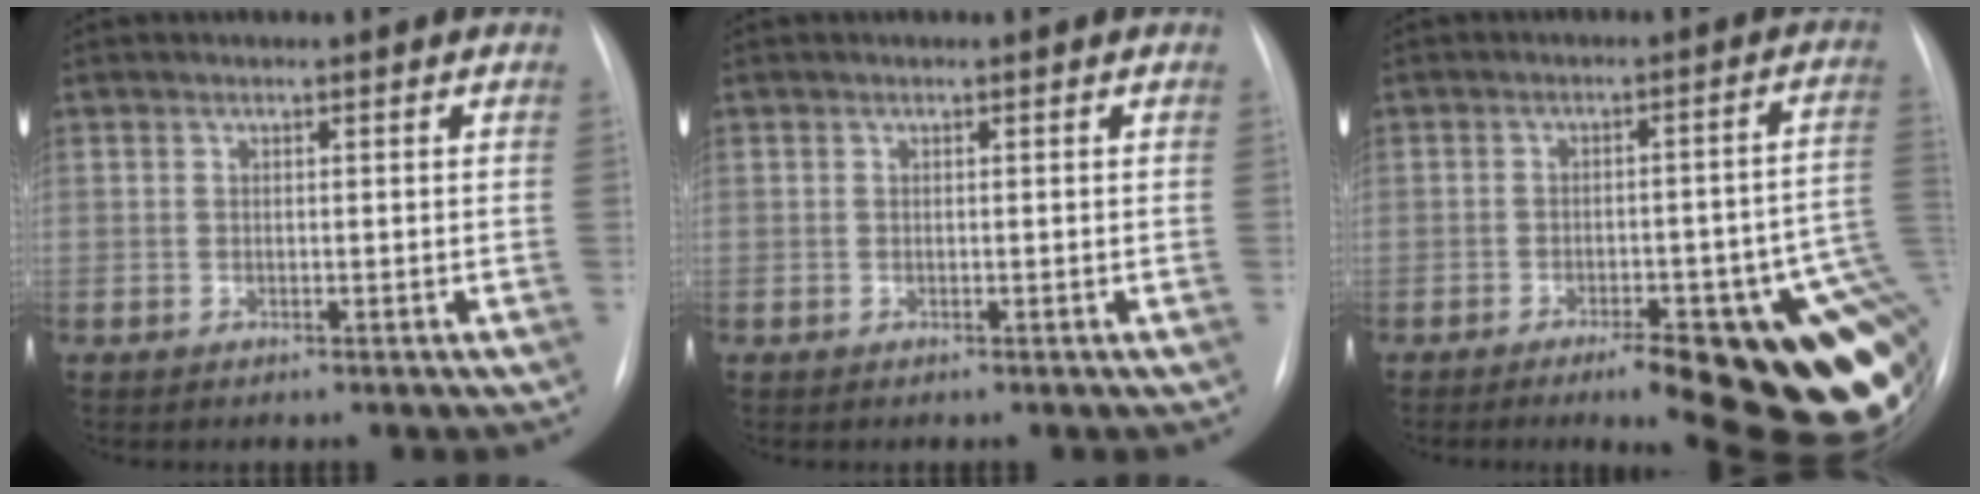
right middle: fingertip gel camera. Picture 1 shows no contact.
{"total": 0.0}
{"total": 23.1, "force": [-10.0, 5.5, 20.1], "torque": [-0.136, 0.009, -0.115]}